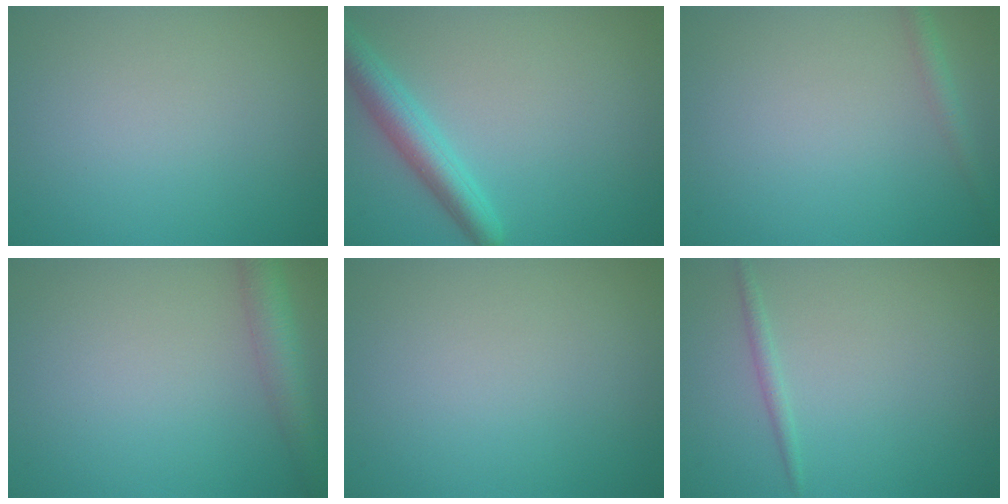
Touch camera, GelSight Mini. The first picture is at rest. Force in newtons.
{"total": 3.8, "press": 3.8, "slide": 0.2}
{"total": 1.3, "press": 1.3, "slide": 0.1}
{"total": 3.5, "press": 3.5, "slide": 0.2}
{"total": 0.0}
{"total": 0.9, "press": 0.9, "slide": 0.0}